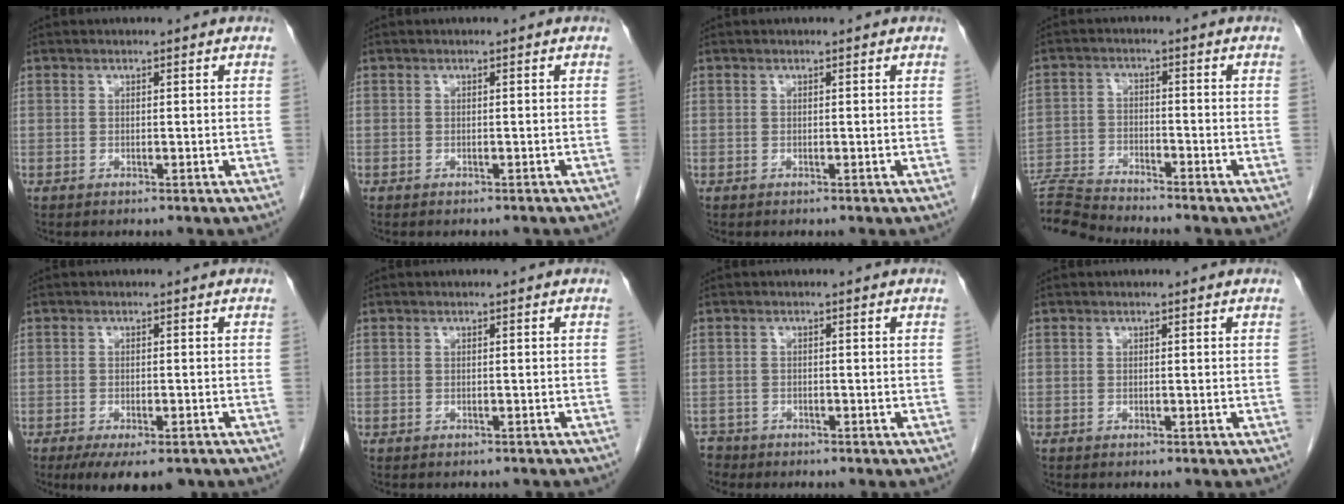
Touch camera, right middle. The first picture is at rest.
{"total": 4.1, "force": [-3.6, 1.2, 1.5], "torque": [-0.020, -0.006, -0.038]}
{"total": 0.0}
{"total": 8.4, "force": [-8.3, -0.9, 1.0], "torque": [-0.019, -0.005, -0.155]}
{"total": 8.4, "force": [-6.1, 2.7, 5.1], "torque": [-0.065, -0.011, -0.087]}
{"total": 4.3, "force": [-3.8, 1.4, 1.6], "torque": [-0.020, -0.003, -0.040]}
{"total": 2.0, "force": [-1.8, 0.8, -0.5], "torque": [0.004, -0.002, -0.034]}
{"total": 0.0}